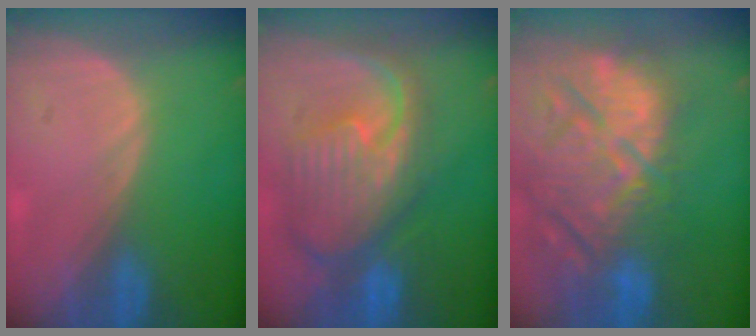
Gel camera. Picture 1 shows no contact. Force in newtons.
{"total": 12.0, "press": 10.4, "slide": 6.0}
{"total": 15.2, "press": 13.0, "slide": 7.9}